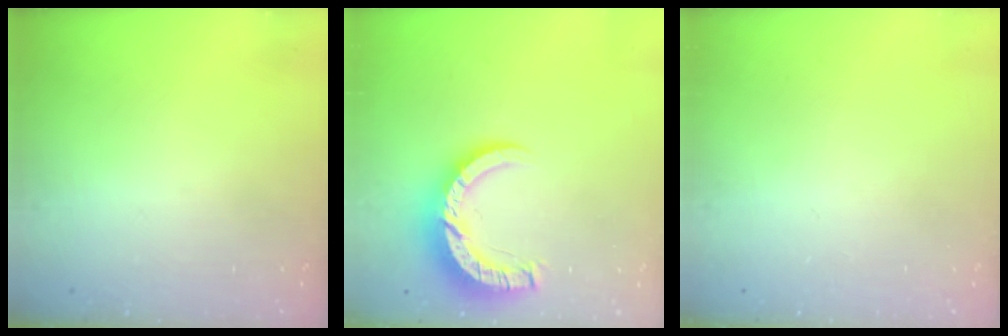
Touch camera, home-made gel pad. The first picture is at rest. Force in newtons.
{"total": 10.0, "press": 9.9, "slide": 1.0}
{"total": 0.0}